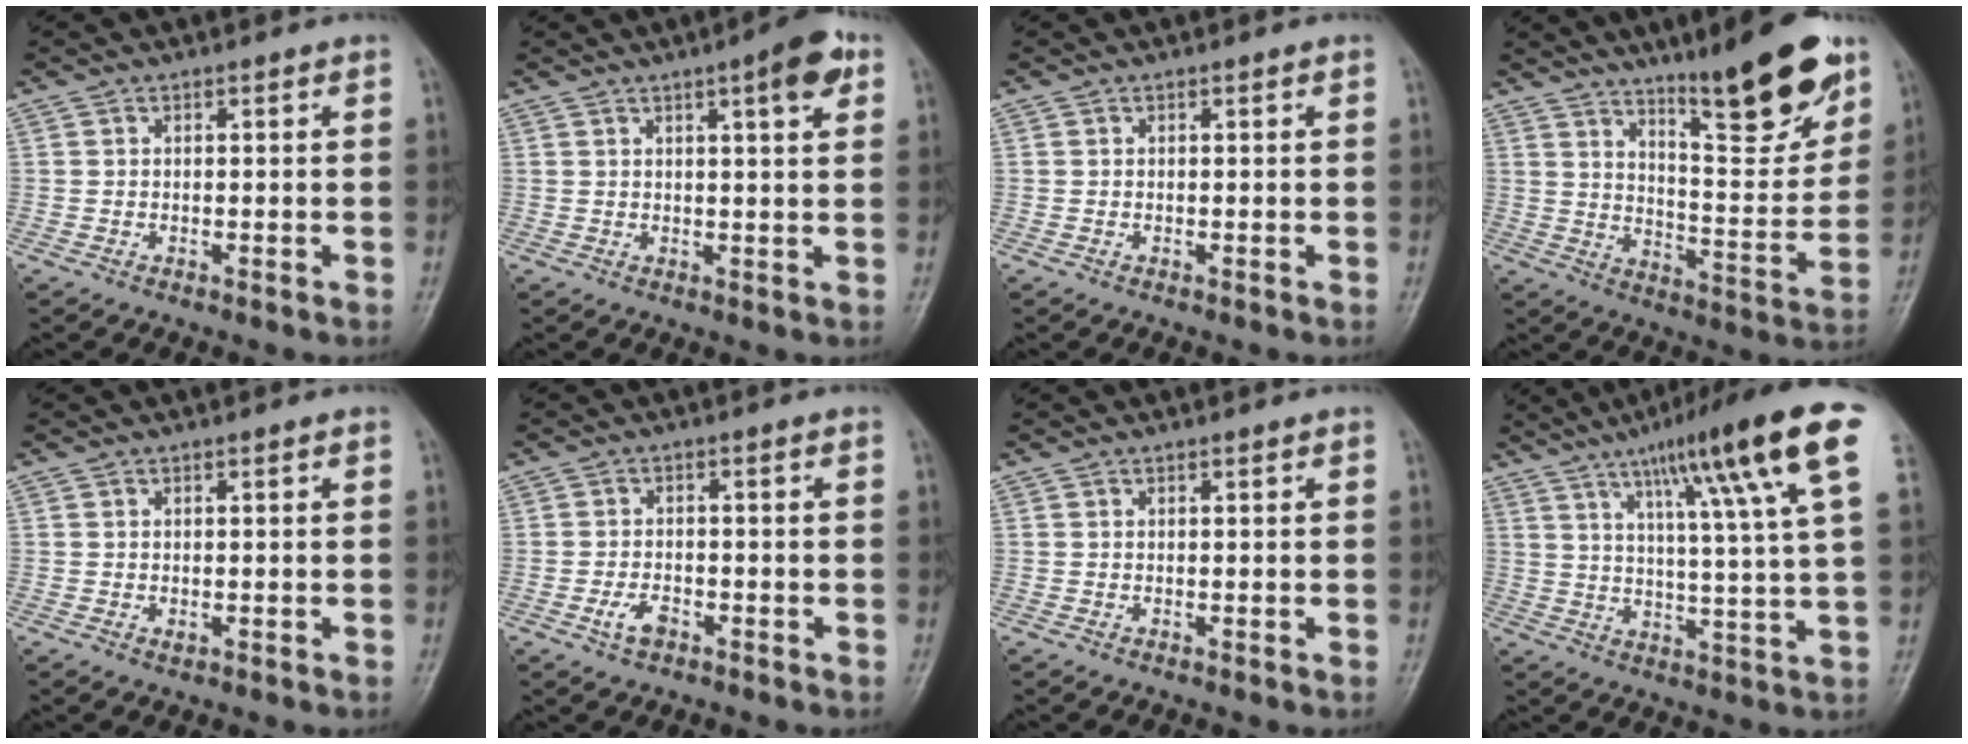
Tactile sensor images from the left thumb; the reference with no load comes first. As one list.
[{"total": 6.3, "force": [3.1, 1.4, 5.4], "torque": [-0.066, -0.007, 0.038]}, {"total": 0.0}, {"total": 17.9, "force": [11.7, 4.3, 12.9], "torque": [-0.150, -0.072, 0.187]}, {"total": 1.0, "force": [0.1, 0.5, 0.9], "torque": [-0.011, 0.001, 0.004]}, {"total": 3.2, "force": [-1.7, 1.8, 2.1], "torque": [-0.043, 0.011, -0.029]}, {"total": 0.0}, {"total": 19.7, "force": [9.8, 1.7, 17.0], "torque": [-0.248, -0.014, 0.142]}]